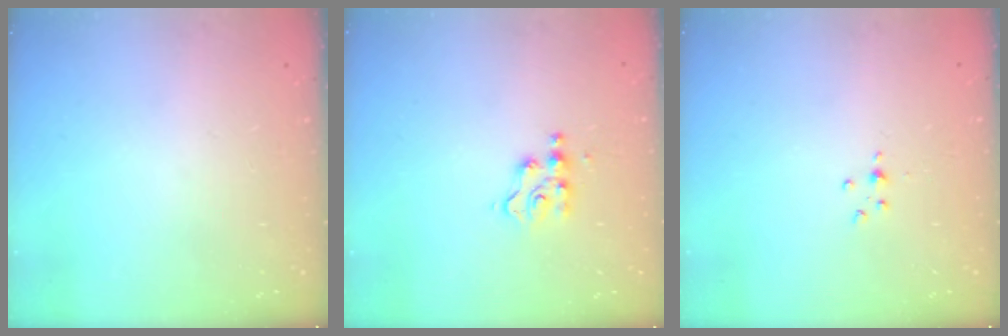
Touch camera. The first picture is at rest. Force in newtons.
{"total": 4.0, "press": 4.0, "slide": 0.5}
{"total": 2.9, "press": 2.9, "slide": 0.4}